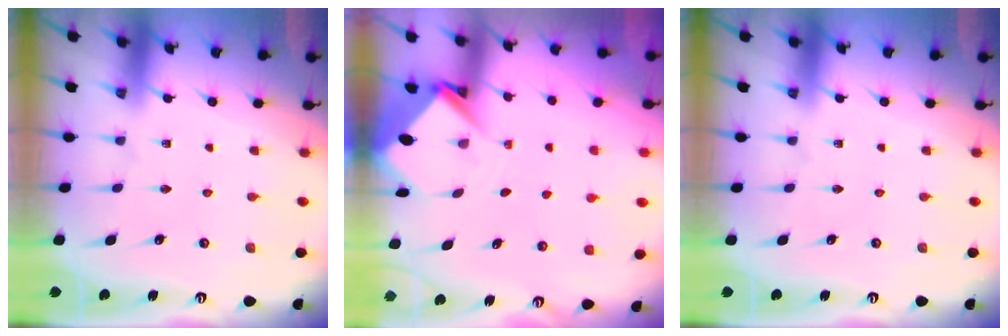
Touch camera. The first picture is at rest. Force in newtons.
{"total": 3.8, "press": 3.8, "slide": 0.2}
{"total": 0.0}